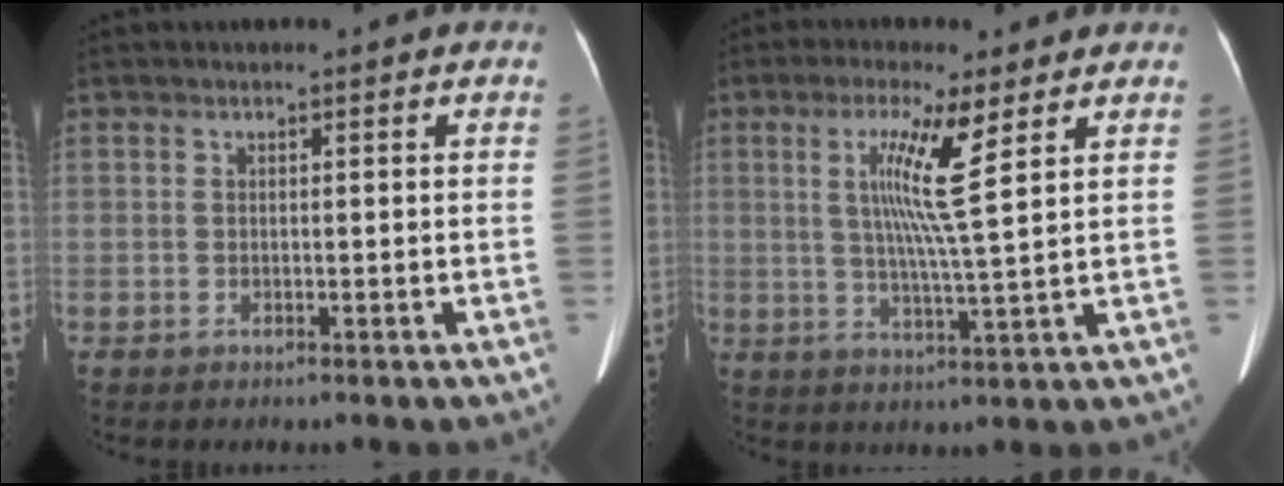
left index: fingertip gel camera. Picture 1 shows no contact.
{"total": 7.9, "force": [2.5, -1.1, 7.4], "torque": [-0.134, -0.012, 0.050]}